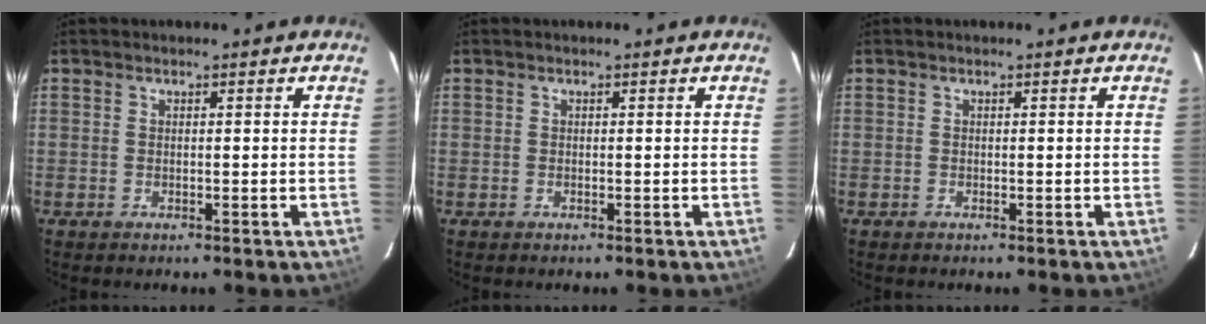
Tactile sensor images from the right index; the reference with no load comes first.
{"total": 0.0}
{"total": 0.0}